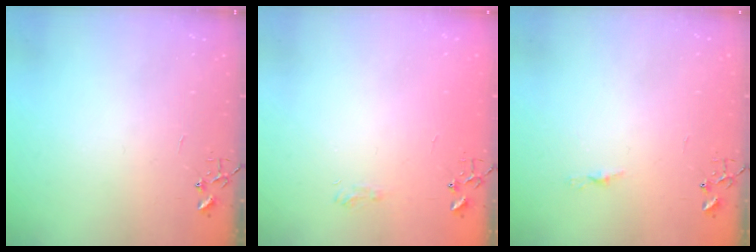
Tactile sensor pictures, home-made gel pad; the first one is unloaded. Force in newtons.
{"total": 6.1, "press": 6.1, "slide": 0.8}
{"total": 3.8, "press": 3.7, "slide": 0.3}